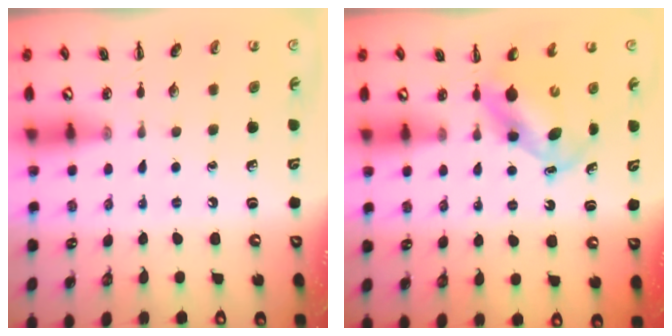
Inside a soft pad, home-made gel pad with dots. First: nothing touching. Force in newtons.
{"total": 5.7, "press": 5.7, "slide": 0.8}